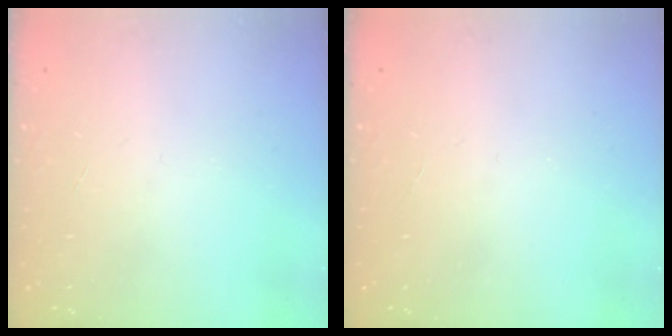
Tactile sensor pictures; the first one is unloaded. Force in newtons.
{"total": 0.0}